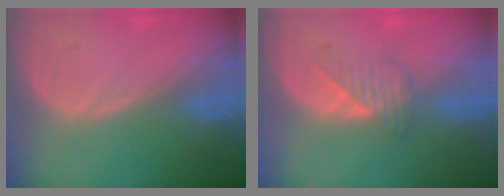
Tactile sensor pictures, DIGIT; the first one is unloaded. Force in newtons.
{"total": 3.5, "press": 3.2, "slide": 1.5}